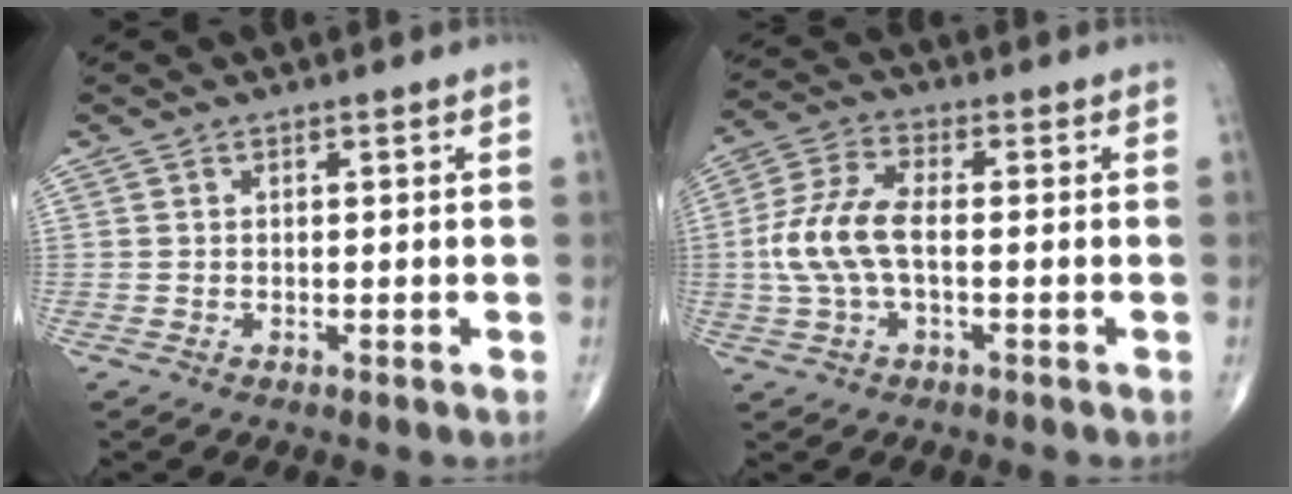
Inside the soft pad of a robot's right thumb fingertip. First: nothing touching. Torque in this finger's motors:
{"motor_torque": [-0.17, 0.73, 1.13, 0.07, 0.33]}